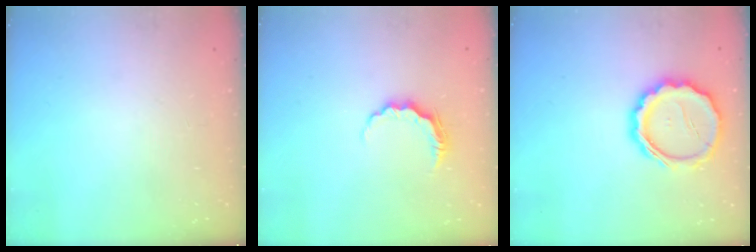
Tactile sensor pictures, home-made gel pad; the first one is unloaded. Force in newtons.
{"total": 5.8, "press": 5.8, "slide": 0.5}
{"total": 14.6, "press": 14.3, "slide": 2.8}